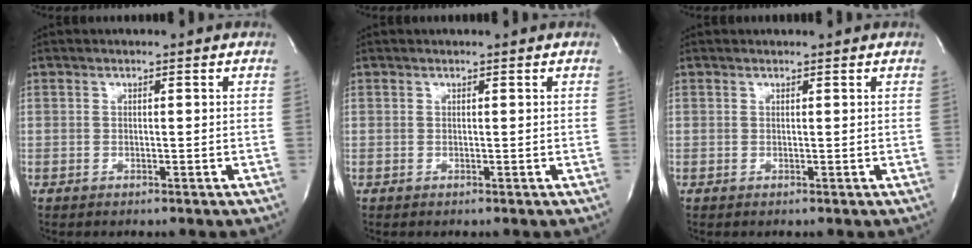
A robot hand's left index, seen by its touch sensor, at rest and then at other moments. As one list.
[{"total": 0.7, "force": [0.7, 0.0, 0.2], "torque": [-0.005, 0.008, 0.011]}, {"total": 0.6, "force": [0.6, 0.1, -0.1], "torque": [-0.004, 0.007, 0.009]}]